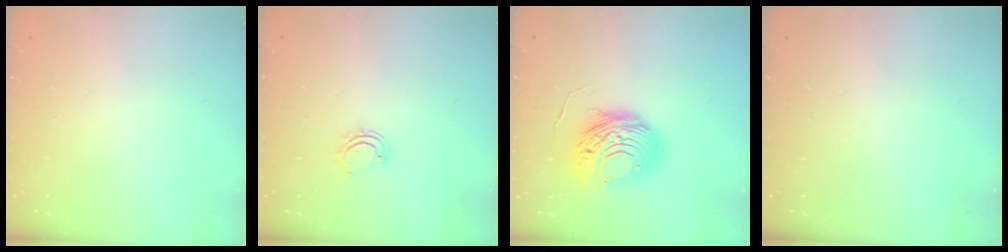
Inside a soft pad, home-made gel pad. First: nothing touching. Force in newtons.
{"total": 3.2, "press": 3.1, "slide": 0.2}
{"total": 12.3, "press": 12.2, "slide": 0.9}
{"total": 0.0}